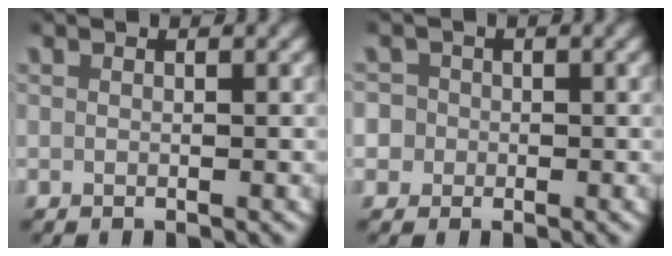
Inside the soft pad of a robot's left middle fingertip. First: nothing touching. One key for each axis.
{"total": 5.6, "fx": -0.3, "fy": 5.5, "fz": 1.2, "tx": -0.042, "ty": -0.008, "tz": -0.015}